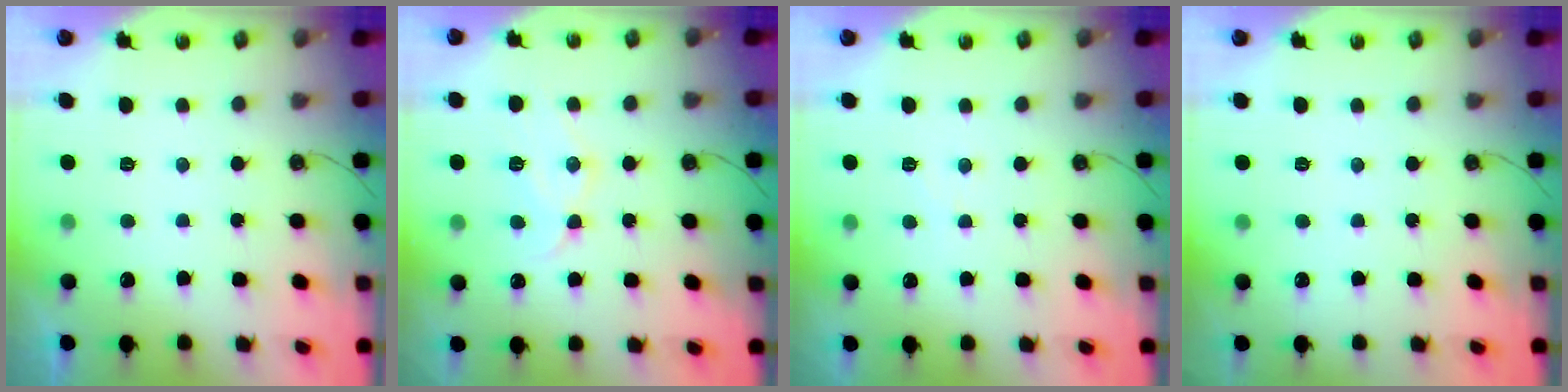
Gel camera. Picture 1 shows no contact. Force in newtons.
{"total": 12.8, "press": 12.8, "slide": 1.1}
{"total": 4.2, "press": 4.1, "slide": 0.7}
{"total": 2.2, "press": 2.1, "slide": 0.3}